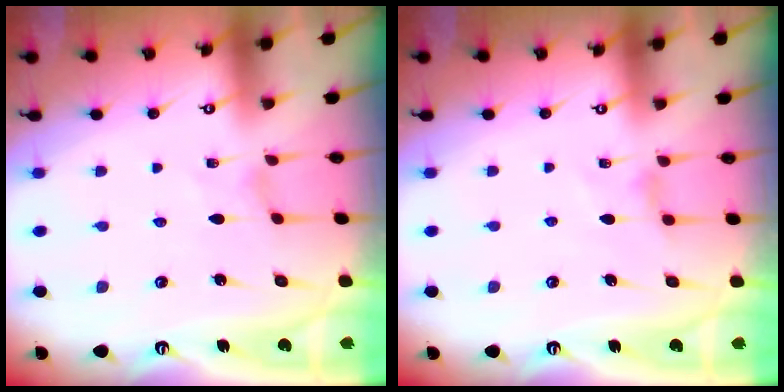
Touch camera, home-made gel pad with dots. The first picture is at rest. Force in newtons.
{"total": 2.6, "press": 2.5, "slide": 0.5}